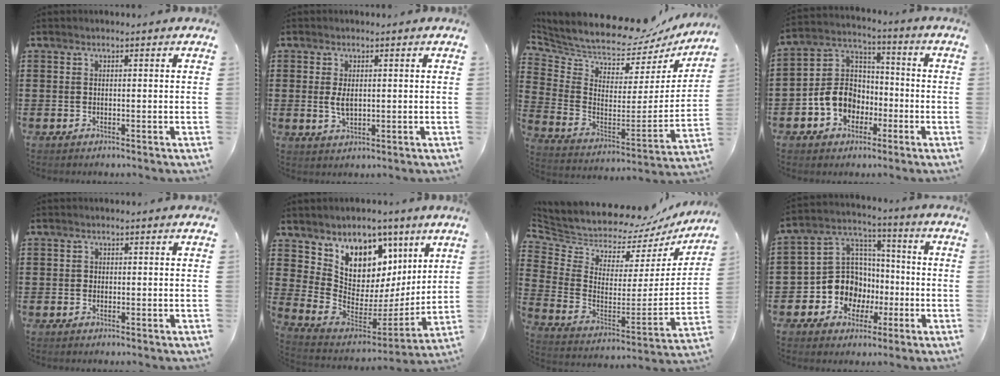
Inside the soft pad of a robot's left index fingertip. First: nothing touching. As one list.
[{"total": 3.1, "force": [0.3, 1.7, 2.6], "torque": [-0.060, 0.003, 0.001]}, {"total": 6.3, "force": [6.3, 0.3, 0.0], "torque": [-0.046, -0.074, 0.102]}, {"total": 8.7, "force": [-3.2, 7.4, 3.2], "torque": [-0.102, 0.018, -0.065]}, {"total": 0.5, "force": [0.1, 0.5, 0.2], "torque": [-0.005, 0.004, 0.001]}, {"total": 8.0, "force": [5.2, 5.8, 1.9], "torque": [-0.064, -0.063, 0.102]}, {"total": 6.4, "force": [6.3, 0.8, -0.4], "torque": [-0.043, -0.076, 0.102]}, {"total": 10.8, "force": [-2.6, 9.9, 3.5], "torque": [-0.117, 0.007, -0.044]}]